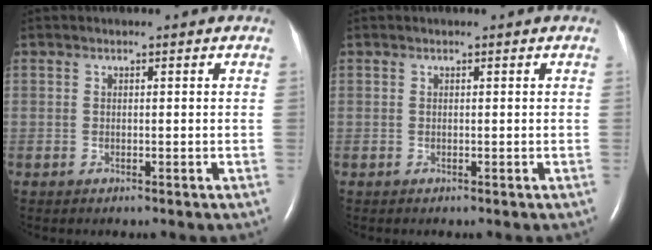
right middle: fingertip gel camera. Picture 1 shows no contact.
{"total": 0.0}